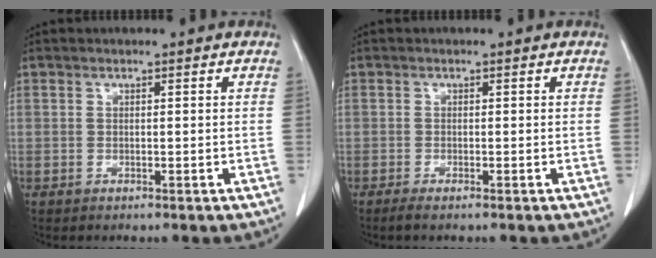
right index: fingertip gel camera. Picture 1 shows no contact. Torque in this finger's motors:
{"motor_torque": [-0.01, 0.03, 0.11, 0.02]}